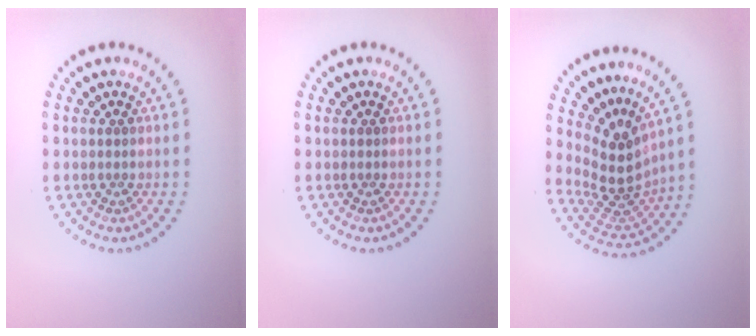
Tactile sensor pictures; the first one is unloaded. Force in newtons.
{"total": 0.0}
{"total": 4.0, "press": 2.8, "slide": 2.9}